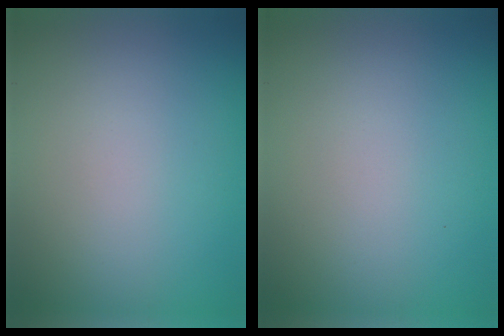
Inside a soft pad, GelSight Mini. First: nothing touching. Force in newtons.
{"total": 0.0}